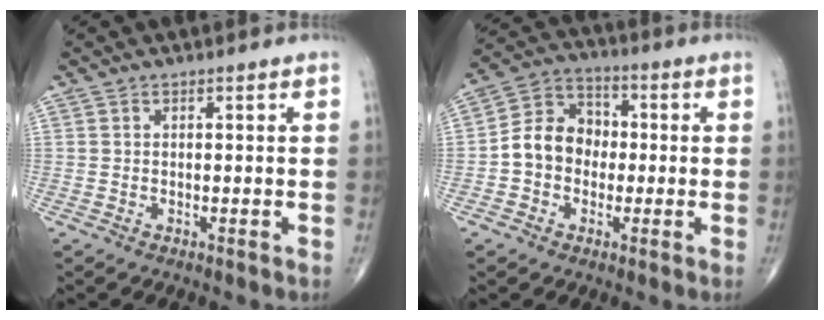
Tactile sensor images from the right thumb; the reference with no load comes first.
{"total": 9.7, "force": [-1.1, 8.0, 5.3], "torque": [-0.071, 0.038, -0.035]}